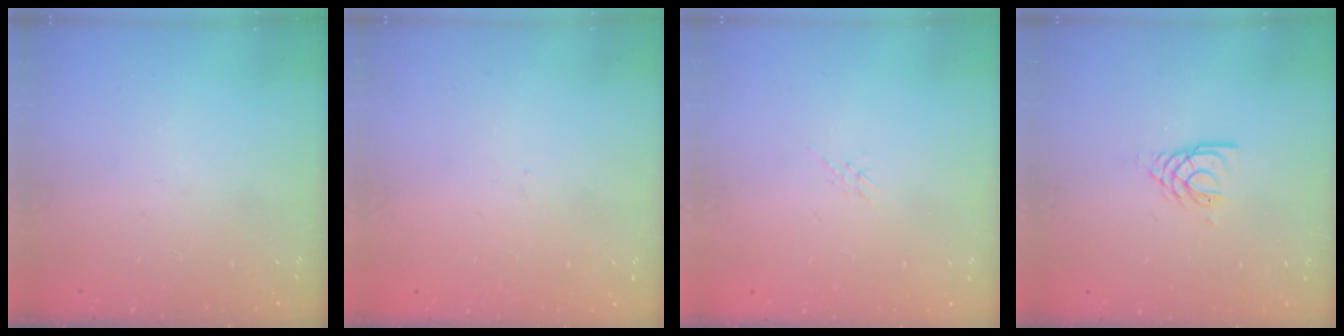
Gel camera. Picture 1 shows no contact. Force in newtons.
{"total": 0.0}
{"total": 1.7, "press": 1.6, "slide": 0.4}
{"total": 3.3, "press": 3.2, "slide": 0.4}